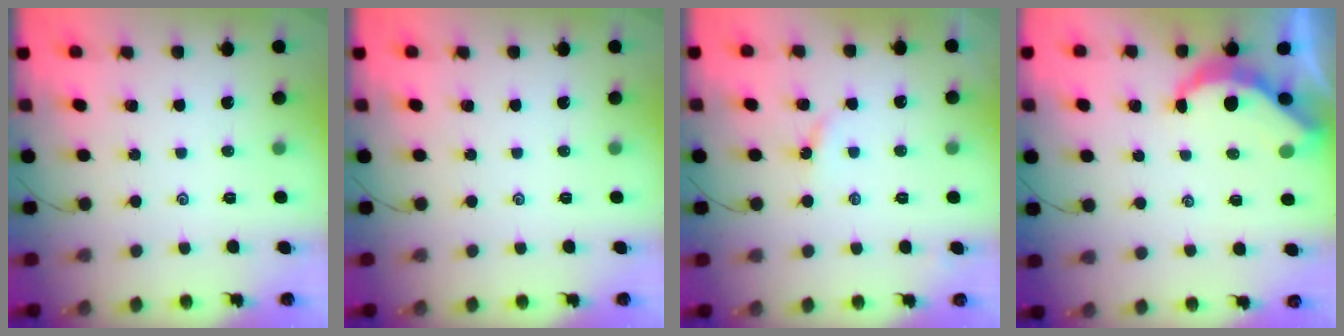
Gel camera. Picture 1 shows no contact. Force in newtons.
{"total": 0.0}
{"total": 3.0, "press": 2.9, "slide": 0.5}
{"total": 5.1, "press": 5.1, "slide": 0.6}